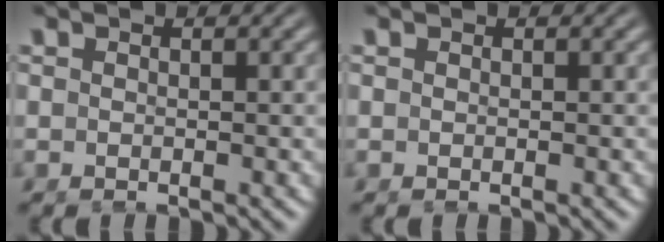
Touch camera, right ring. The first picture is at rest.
{"total": 0.0}